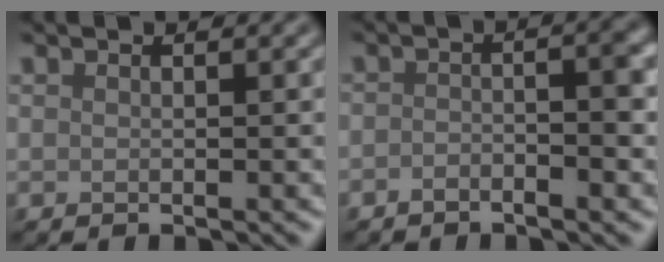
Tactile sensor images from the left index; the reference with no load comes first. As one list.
[{"total": 3.0, "force": [-1.3, 0.8, 2.6], "torque": [-0.042, 0.004, -0.027]}]